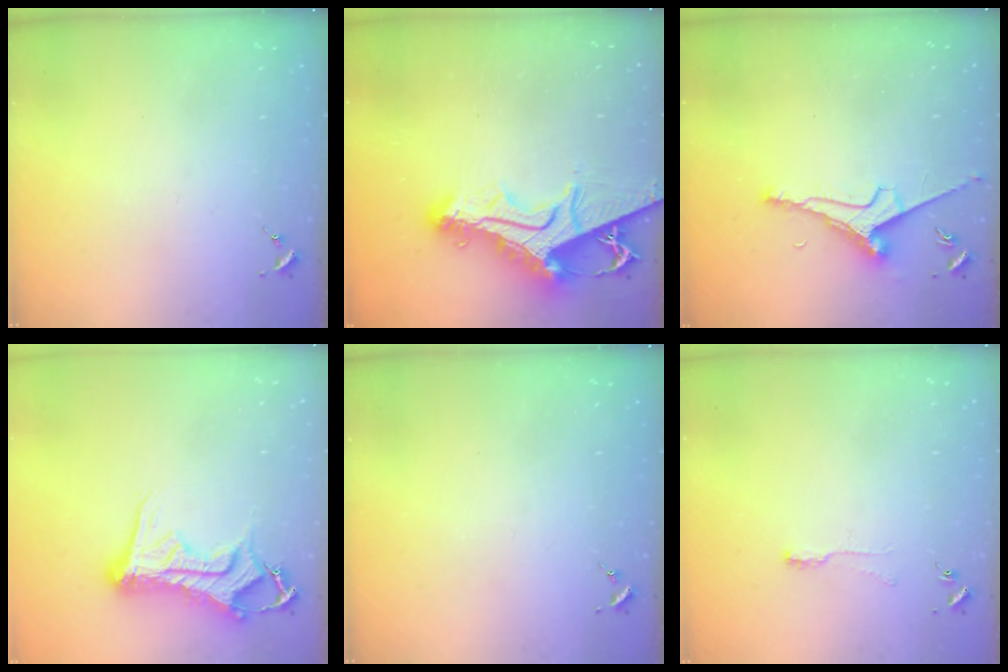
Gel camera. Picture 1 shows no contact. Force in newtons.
{"total": 17.0, "press": 16.9, "slide": 1.8}
{"total": 8.0, "press": 7.9, "slide": 1.1}
{"total": 14.1, "press": 14.0, "slide": 1.6}
{"total": 0.0}
{"total": 5.1, "press": 5.0, "slide": 0.6}